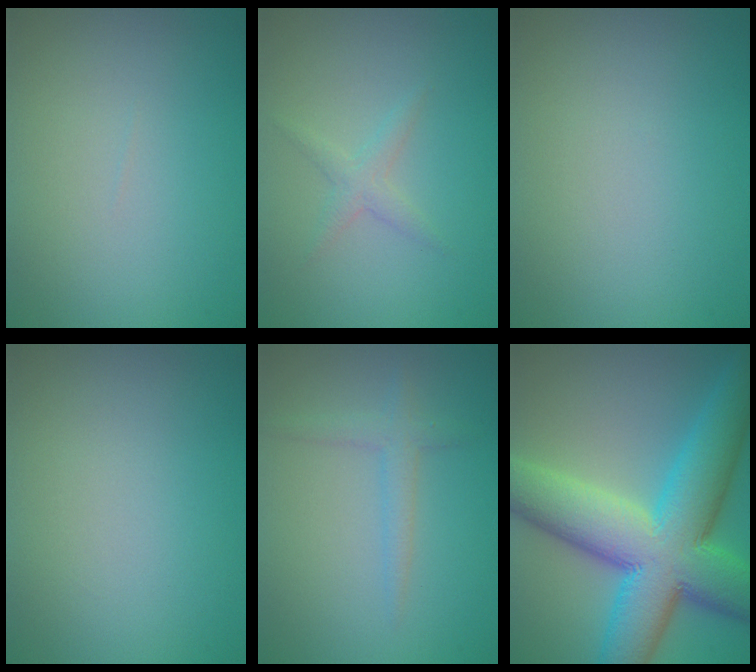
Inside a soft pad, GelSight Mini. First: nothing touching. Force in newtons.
{"total": 1.3, "press": 1.3, "slide": 0.1}
{"total": 0.0}
{"total": 0.0}
{"total": 1.7, "press": 1.7, "slide": 0.1}
{"total": 13.1, "press": 13.1, "slide": 0.4}